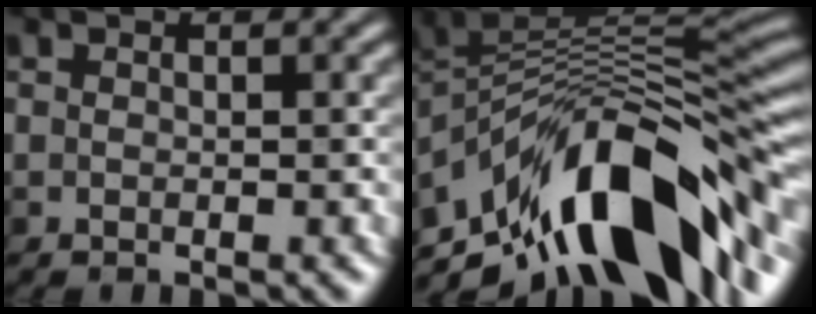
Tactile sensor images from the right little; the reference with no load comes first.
{"total": 13.1, "force": [-8.3, 5.3, 8.7], "torque": [-0.133, 0.019, -0.148]}